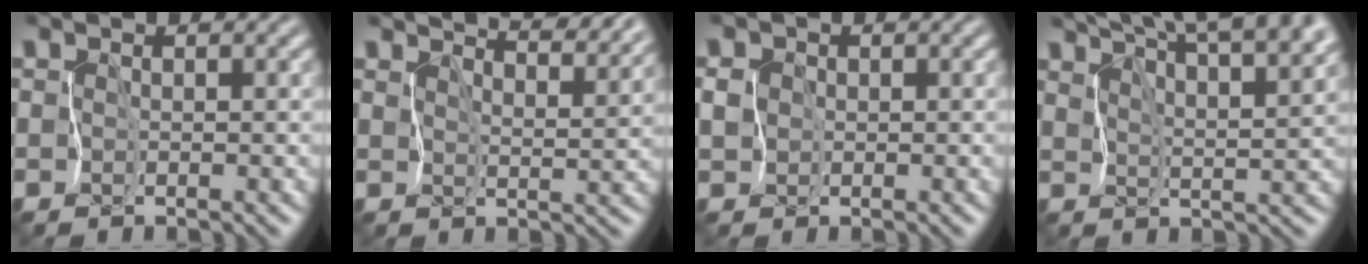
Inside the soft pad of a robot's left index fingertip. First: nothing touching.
{"total": 8.0, "force": [7.0, 1.7, 3.4], "torque": [-0.047, 0.005, 0.083]}
{"total": 1.5, "force": [-0.2, 1.4, 0.1], "torque": [-0.006, 0.002, -0.003]}
{"total": 12.5, "force": [9.6, 3.6, 7.2], "torque": [-0.106, 0.033, 0.114]}